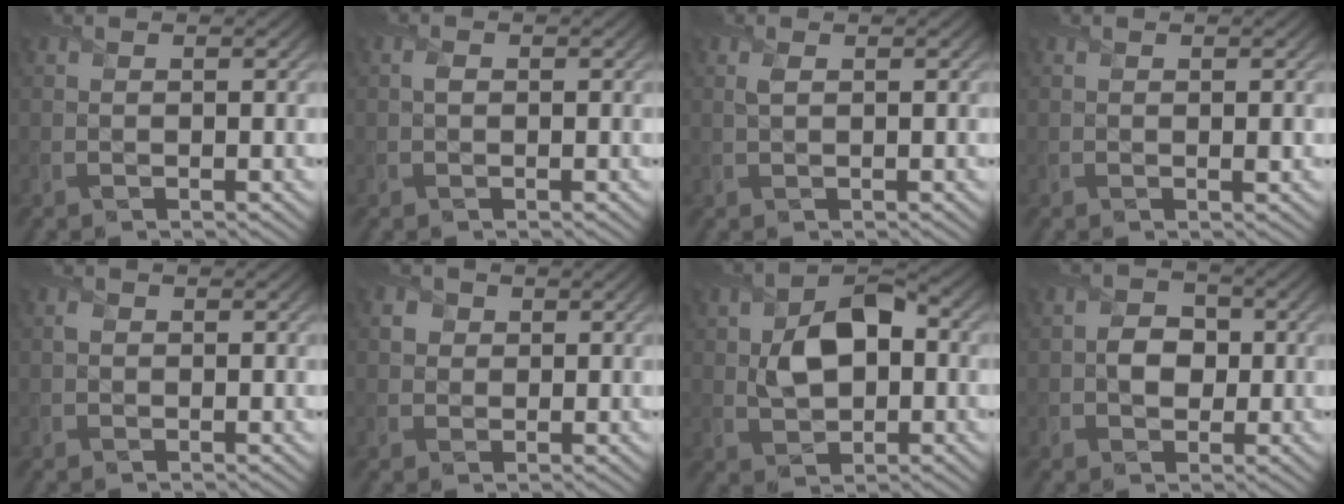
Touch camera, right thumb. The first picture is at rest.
{"total": 0.7, "force": [0.0, 0.5, 0.5], "torque": [-0.009, 0.001, -0.001]}
{"total": 0.8, "force": [0.3, 0.3, 0.7], "torque": [-0.020, 0.000, 0.007]}
{"total": 0.0}
{"total": 0.7, "force": [0.0, 0.7, 0.2], "torque": [-0.004, -0.001, -0.005]}
{"total": 2.0, "force": [0.6, 1.9, 0.5], "torque": [-0.012, -0.002, 0.006]}
{"total": 7.2, "force": [0.3, 4.9, 5.3], "torque": [-0.093, 0.006, 0.004]}
{"total": 3.1, "force": [-0.5, 2.6, 1.7], "torque": [-0.029, -0.002, -0.017]}